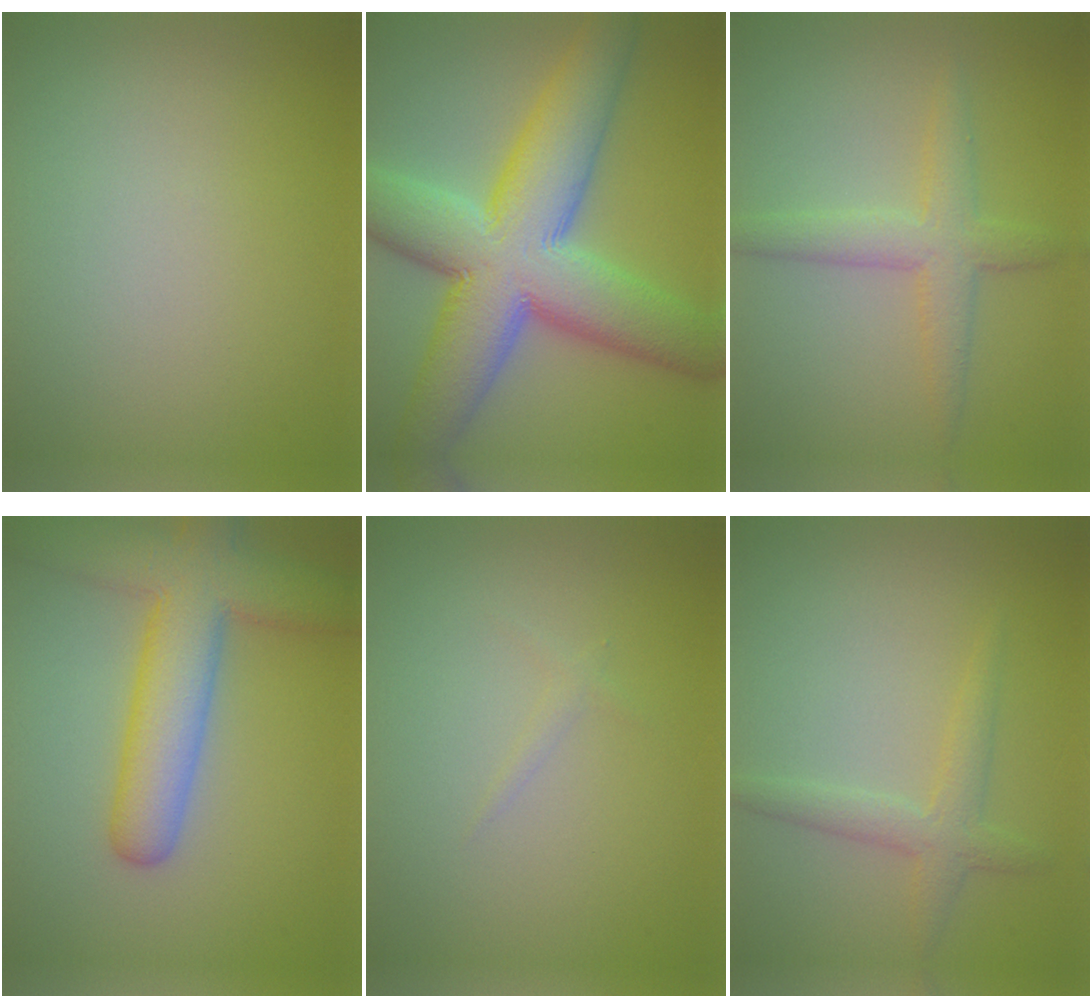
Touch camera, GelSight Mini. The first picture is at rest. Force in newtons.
{"total": 13.5, "press": 13.5, "slide": 0.6}
{"total": 3.5, "press": 3.5, "slide": 0.2}
{"total": 8.2, "press": 8.2, "slide": 0.3}
{"total": 0.6, "press": 0.6, "slide": 0.1}
{"total": 1.8, "press": 1.8, "slide": 0.1}